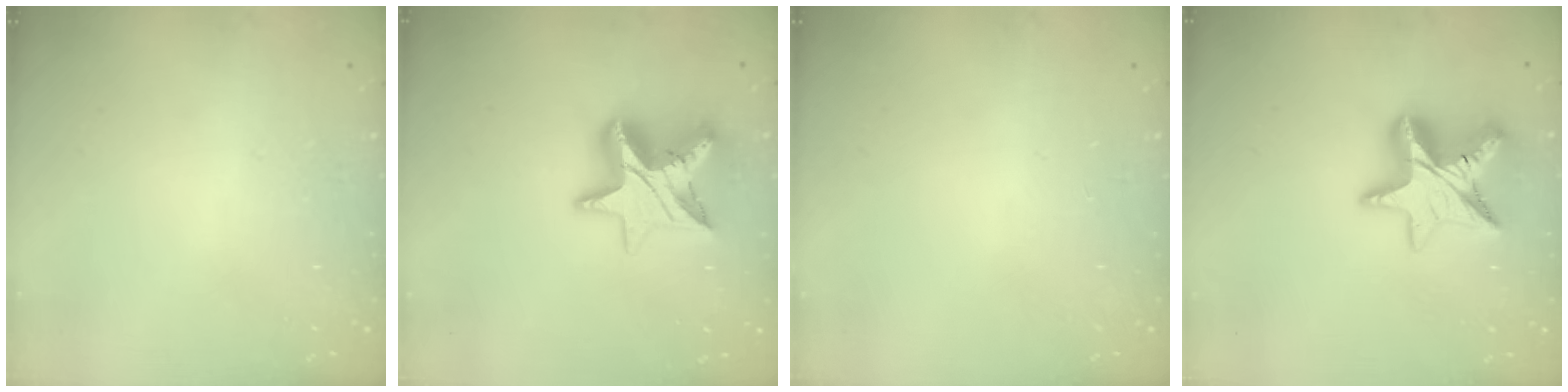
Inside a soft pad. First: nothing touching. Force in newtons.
{"total": 14.0, "press": 13.9, "slide": 1.1}
{"total": 0.0}
{"total": 14.1, "press": 14.1, "slide": 1.4}